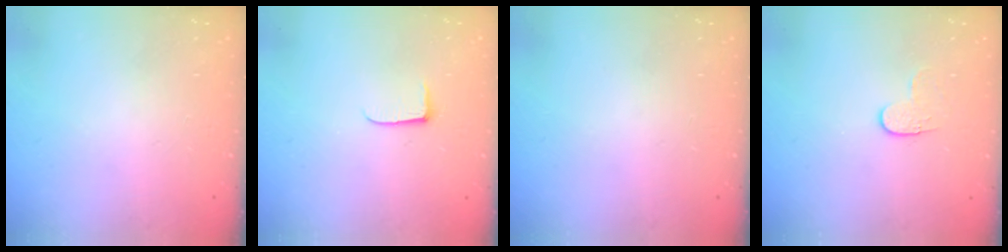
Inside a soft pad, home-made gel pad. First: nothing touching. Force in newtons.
{"total": 5.0, "press": 5.0, "slide": 0.5}
{"total": 0.0}
{"total": 4.2, "press": 4.2, "slide": 0.5}